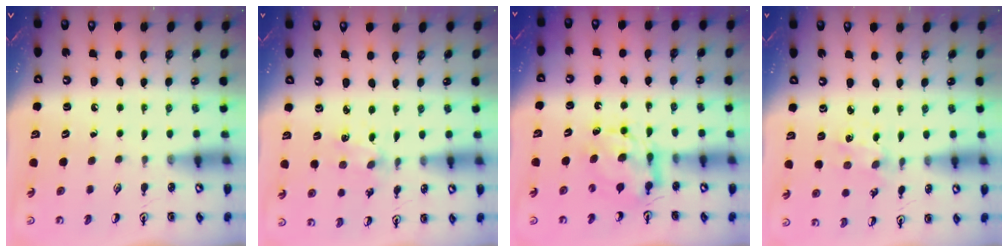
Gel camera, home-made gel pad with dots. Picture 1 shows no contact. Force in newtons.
{"total": 2.0, "press": 2.0, "slide": 0.3}
{"total": 7.0, "press": 7.0, "slide": 0.6}
{"total": 0.9, "press": 0.8, "slide": 0.2}